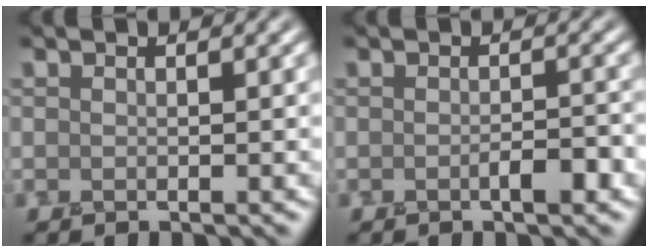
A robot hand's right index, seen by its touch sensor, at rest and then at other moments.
{"total": 1.6, "force": [-0.7, 0.4, 1.3], "torque": [-0.021, 0.007, -0.013]}